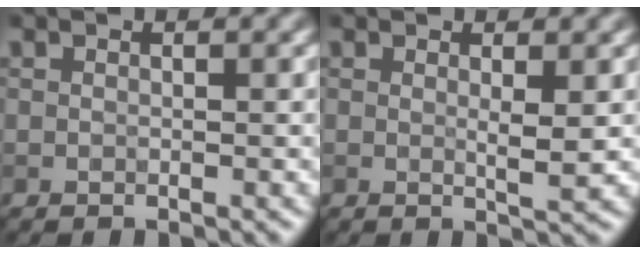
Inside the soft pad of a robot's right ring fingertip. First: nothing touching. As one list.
[{"total": 1.6, "force": [0.4, 0.1, 1.5], "torque": [-0.023, -0.005, 0.004]}]